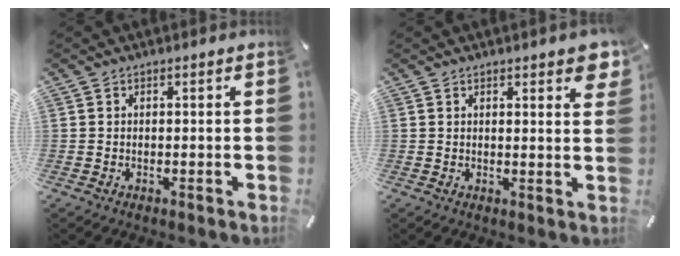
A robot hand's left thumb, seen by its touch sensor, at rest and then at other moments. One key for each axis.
{"total": 3.2, "fx": 2.5, "fy": 0.7, "fz": 1.9, "tx": -0.020, "ty": -0.015, "tz": 0.039}